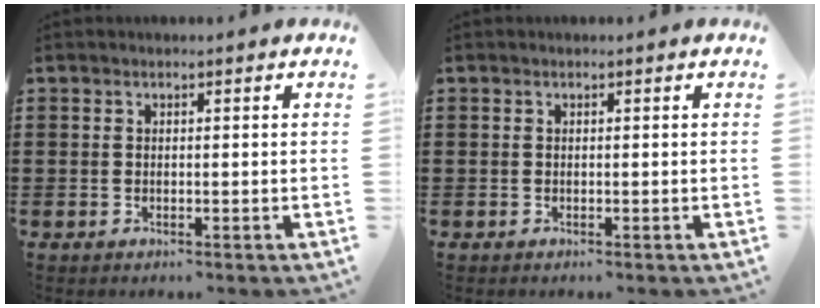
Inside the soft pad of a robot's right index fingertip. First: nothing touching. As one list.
[{"total": 0.0}]